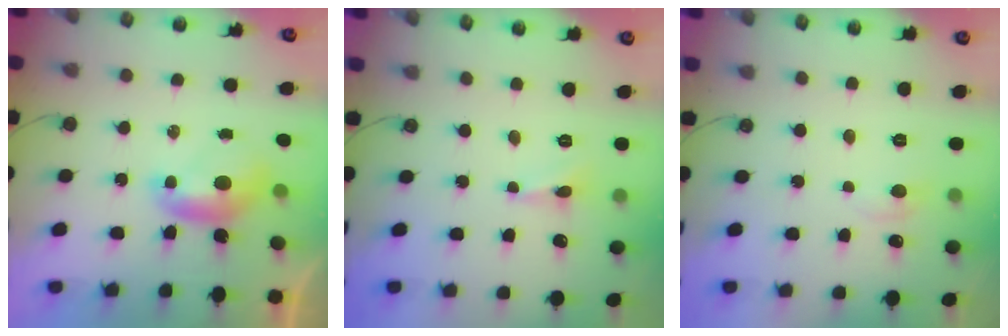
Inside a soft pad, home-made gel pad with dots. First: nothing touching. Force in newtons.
{"total": 0.6, "press": 0.5, "slide": 0.4}
{"total": 1.1, "press": 0.9, "slide": 0.7}